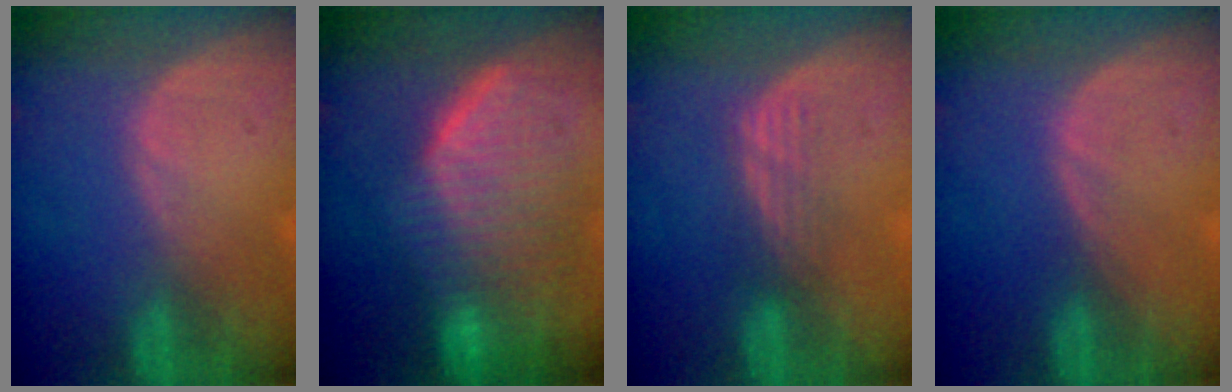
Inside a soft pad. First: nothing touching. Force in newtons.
{"total": 10.1, "press": 9.0, "slide": 4.6}
{"total": 3.1, "press": 2.6, "slide": 1.6}
{"total": 0.0}